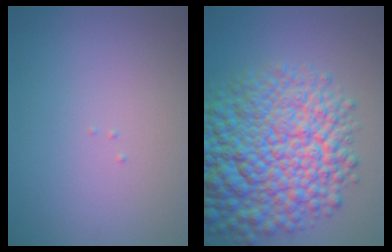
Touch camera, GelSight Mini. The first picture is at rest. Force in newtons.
{"total": 14.6, "press": 14.6, "slide": 0.5}